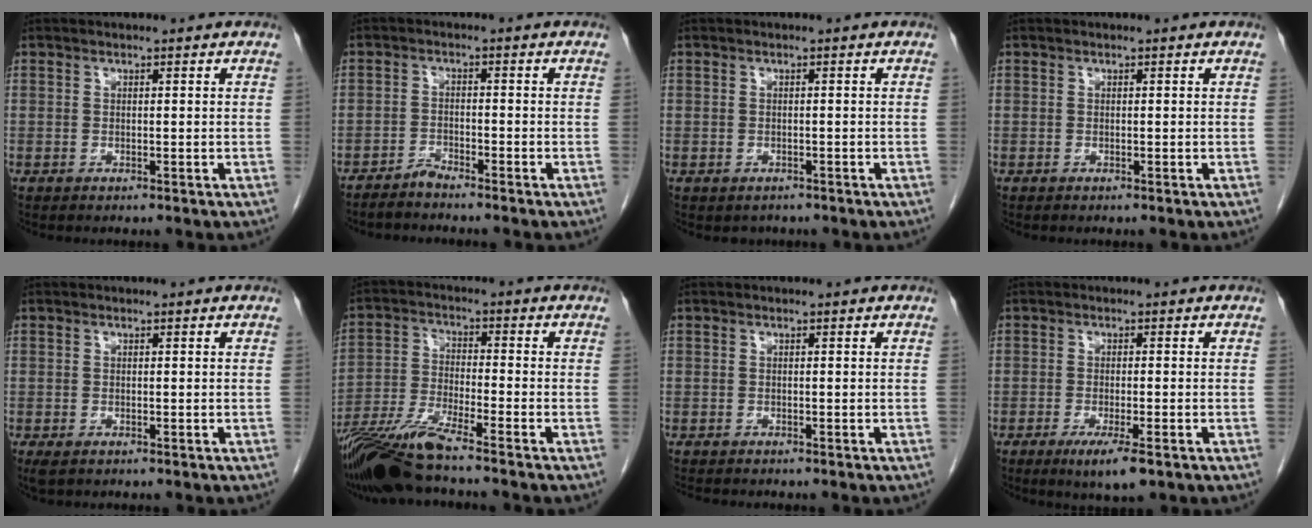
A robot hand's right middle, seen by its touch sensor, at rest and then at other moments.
{"total": 2.3, "force": [-2.2, -0.1, 0.3], "torque": [-0.007, -0.008, -0.045]}
{"total": 1.4, "force": [-1.0, 0.9, 0.2], "torque": [-0.007, 0.000, -0.011]}
{"total": 0.0}
{"total": 2.1, "force": [-1.3, 1.0, 1.4], "torque": [-0.030, -0.006, -0.016]}
{"total": 9.5, "force": [-8.1, -0.7, 5.0], "torque": [-0.102, -0.024, -0.156]}
{"total": 2.6, "force": [-2.3, 0.6, 1.1], "torque": [-0.018, -0.006, -0.031]}
{"total": 5.3, "force": [-3.0, 0.7, 4.2], "torque": [-0.073, -0.014, -0.047]}